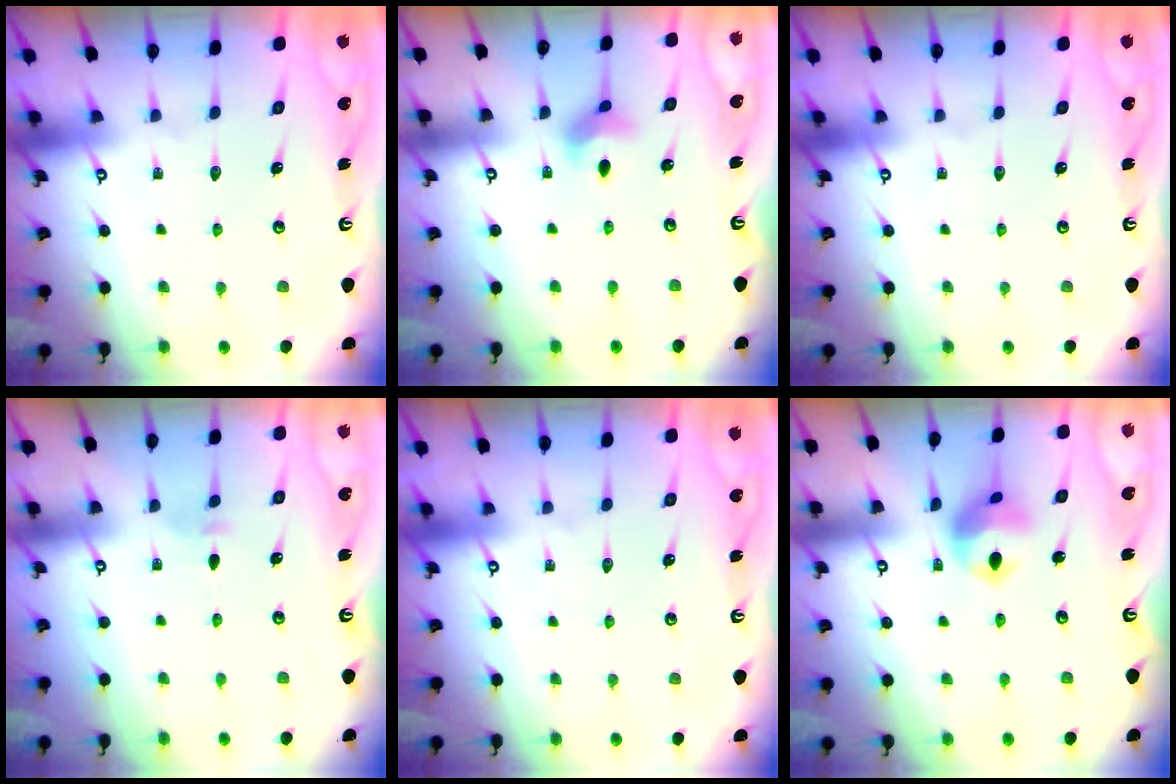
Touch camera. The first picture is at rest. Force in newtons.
{"total": 4.6, "press": 4.6, "slide": 0.7}
{"total": 0.0}
{"total": 2.8, "press": 2.7, "slide": 0.7}
{"total": 0.0}
{"total": 10.2, "press": 10.2, "slide": 0.9}